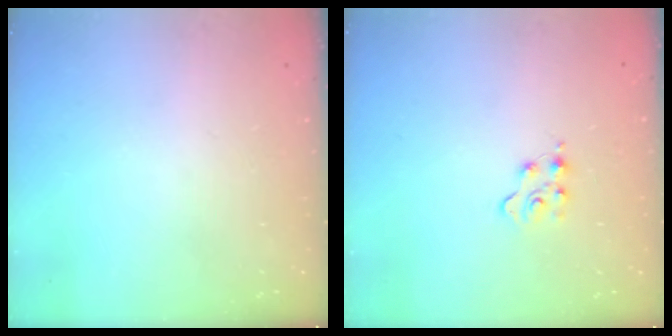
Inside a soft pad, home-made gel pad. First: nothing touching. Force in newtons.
{"total": 3.4, "press": 3.3, "slide": 0.4}